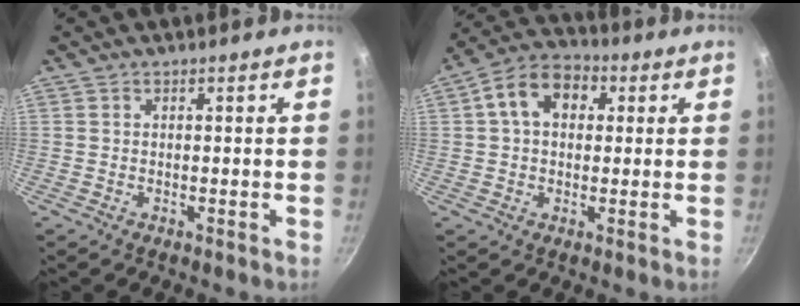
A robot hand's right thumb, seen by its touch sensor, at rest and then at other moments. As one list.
[{"total": 10.6, "force": [2.6, 7.5, 7.0], "torque": [-0.093, 0.023, 0.024]}]